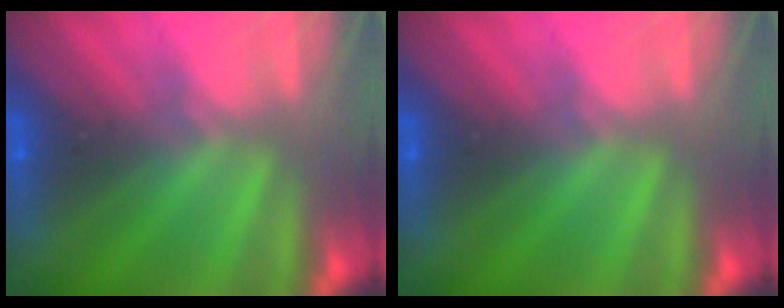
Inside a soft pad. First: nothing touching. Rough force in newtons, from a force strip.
{"total": 0.0}